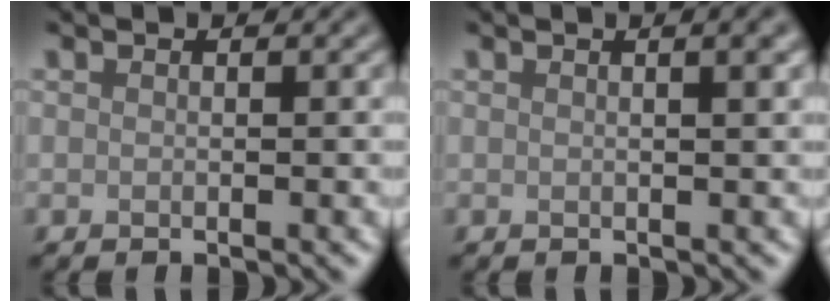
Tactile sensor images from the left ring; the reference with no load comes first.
{"total": 3.4, "force": [1.2, 1.3, 2.9], "torque": [-0.015, 0.010, -0.002]}